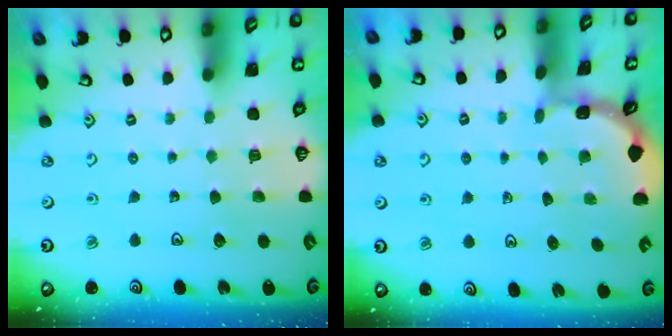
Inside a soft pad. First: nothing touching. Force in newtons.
{"total": 1.3, "press": 1.3, "slide": 0.1}